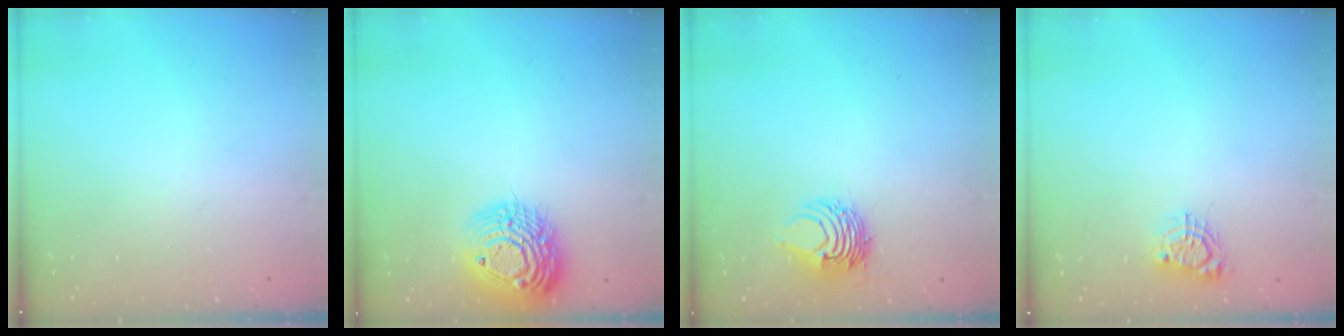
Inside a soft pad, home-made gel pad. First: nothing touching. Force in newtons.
{"total": 16.9, "press": 16.8, "slide": 1.5}
{"total": 7.8, "press": 7.7, "slide": 1.1}
{"total": 5.8, "press": 5.8, "slide": 0.3}